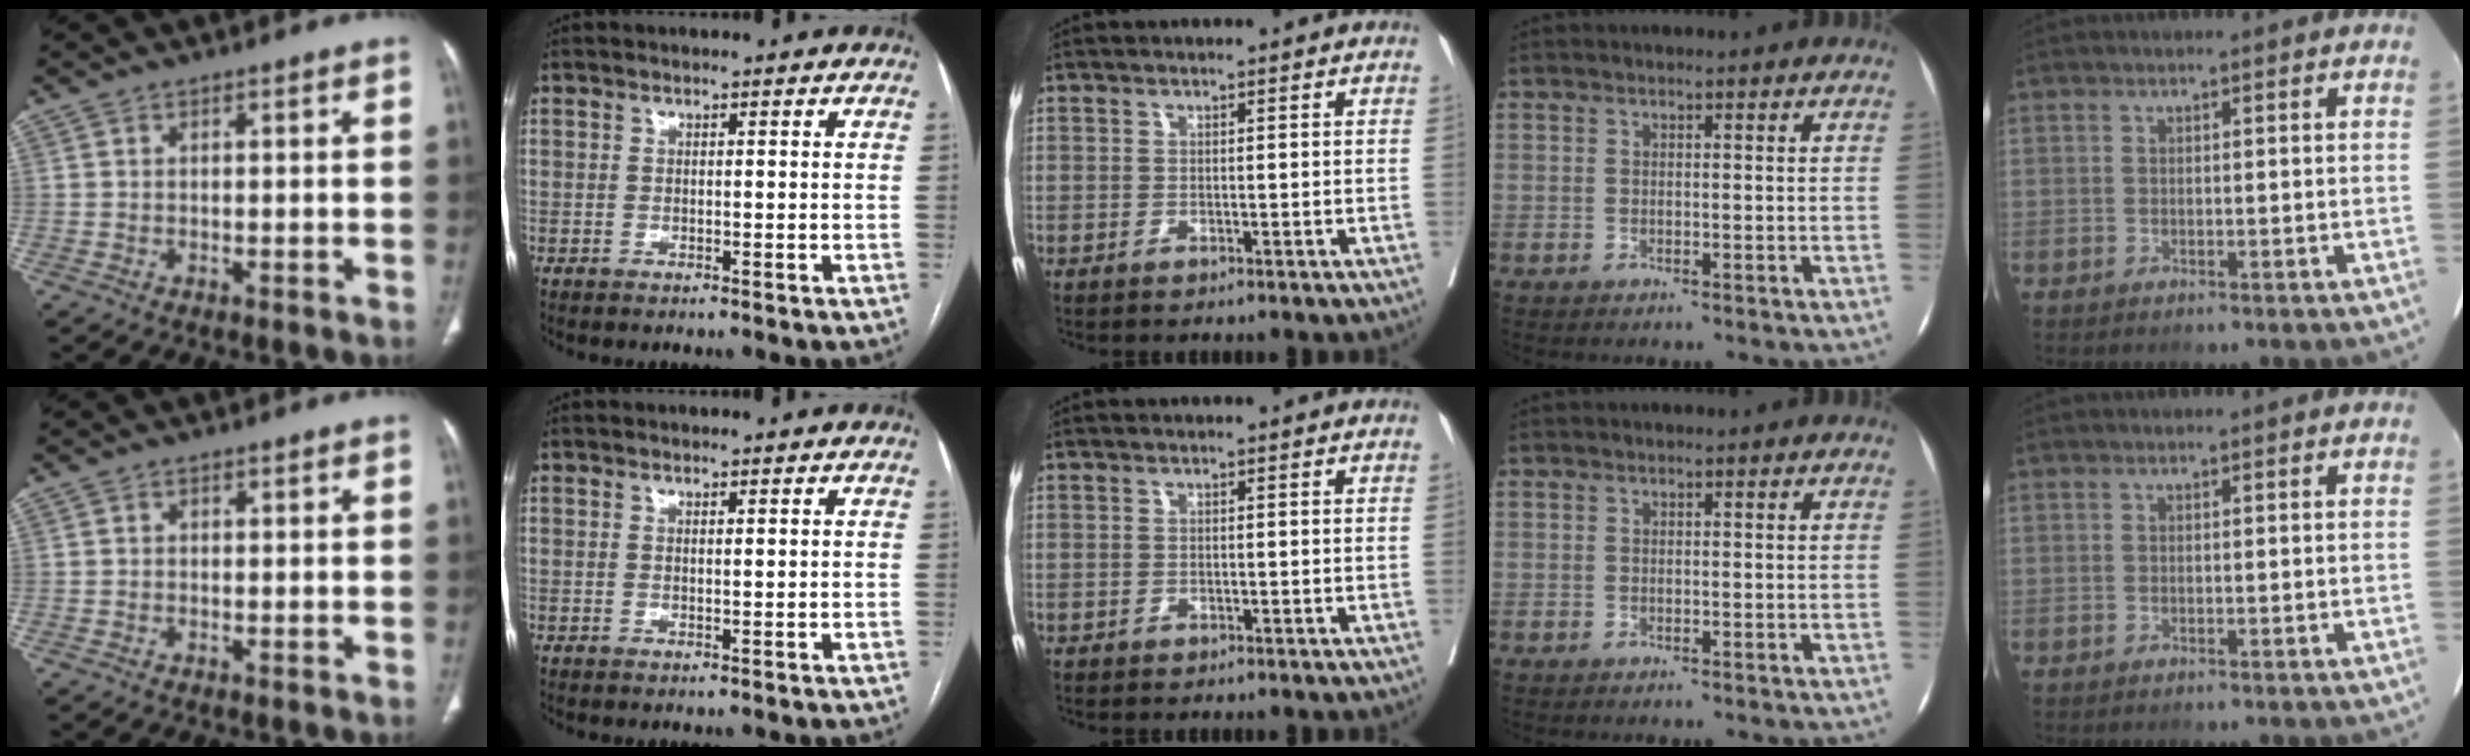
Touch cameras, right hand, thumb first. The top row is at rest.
{"index": {"total": 0.5, "force": [0.3, -0.1, 0.5], "torque": [-0.008, -0.001, 0.005]}}